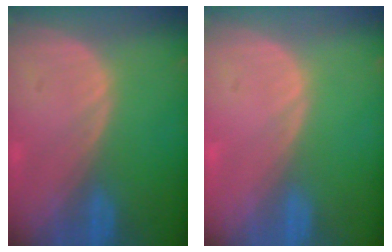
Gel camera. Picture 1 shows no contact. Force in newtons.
{"total": 0.5, "press": 0.0, "slide": 0.5}